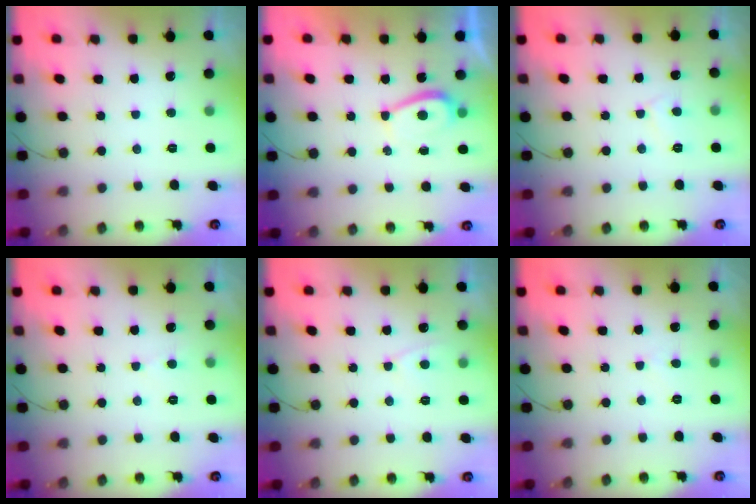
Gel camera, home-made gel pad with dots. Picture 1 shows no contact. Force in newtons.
{"total": 2.8, "press": 2.7, "slide": 0.5}
{"total": 2.9, "press": 2.9, "slide": 0.3}
{"total": 2.4, "press": 2.4, "slide": 0.4}
{"total": 3.3, "press": 3.3, "slide": 0.3}
{"total": 2.3, "press": 2.3, "slide": 0.3}